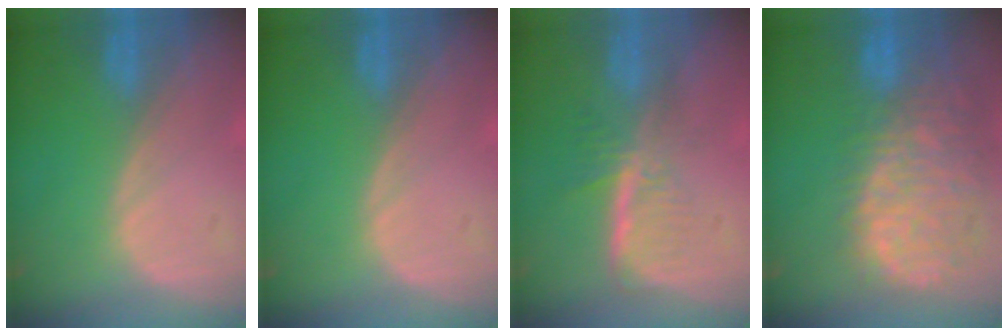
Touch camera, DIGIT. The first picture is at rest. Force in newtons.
{"total": 0.0}
{"total": 6.0, "press": 5.1, "slide": 3.0}
{"total": 13.6, "press": 11.2, "slide": 7.7}